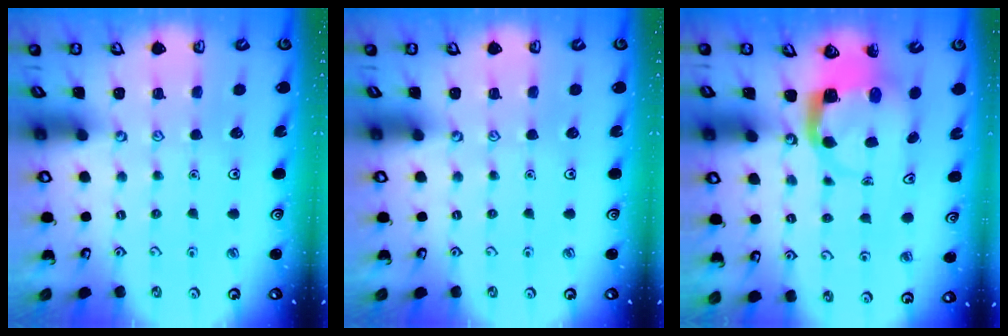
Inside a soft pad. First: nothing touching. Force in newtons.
{"total": 0.0}
{"total": 5.2, "press": 5.1, "slide": 0.8}